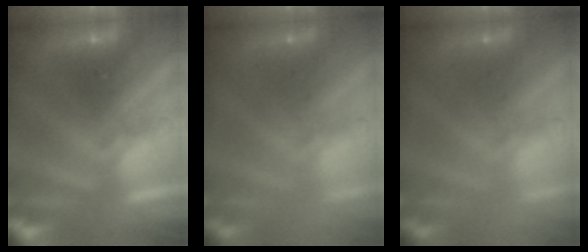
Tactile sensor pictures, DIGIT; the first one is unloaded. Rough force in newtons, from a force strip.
{"total": 2.4}
{"total": 2.4}